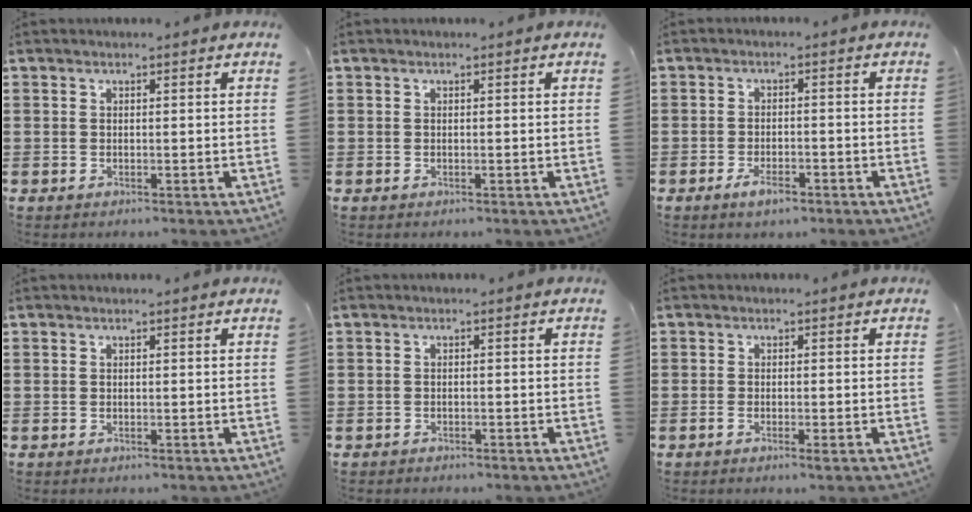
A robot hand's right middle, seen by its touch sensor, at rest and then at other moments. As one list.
[{"total": 0.0}, {"total": 3.0, "force": [-1.9, 1.1, 2.1], "torque": [-0.043, -0.001, -0.037]}, {"total": 0.0}, {"total": 0.7, "force": [-0.7, 0.2, -0.1], "torque": [-0.001, 0.001, -0.016]}, {"total": 1.1, "force": [-0.5, 0.2, 0.9], "torque": [-0.017, -0.003, -0.008]}]